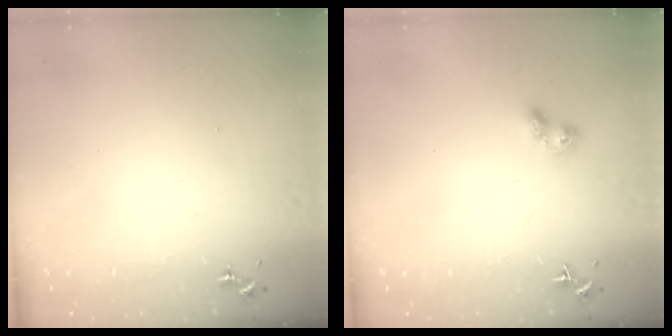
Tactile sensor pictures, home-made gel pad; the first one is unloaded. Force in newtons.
{"total": 4.4, "press": 4.4, "slide": 0.3}